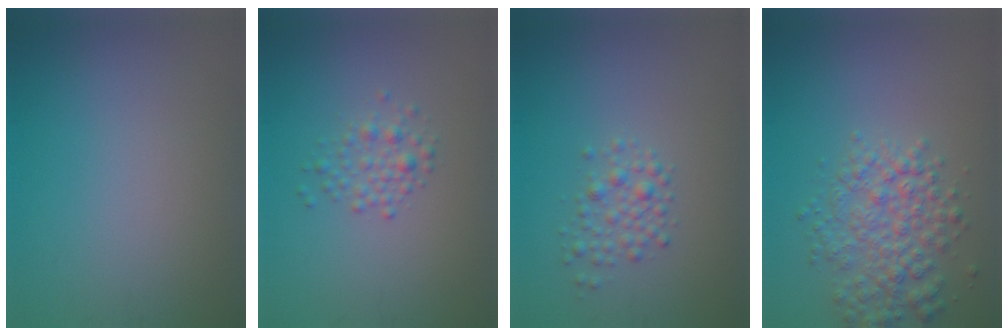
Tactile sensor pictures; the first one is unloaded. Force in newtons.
{"total": 1.7, "press": 1.7, "slide": 0.0}
{"total": 2.0, "press": 2.0, "slide": 0.0}
{"total": 4.5, "press": 4.5, "slide": 0.2}